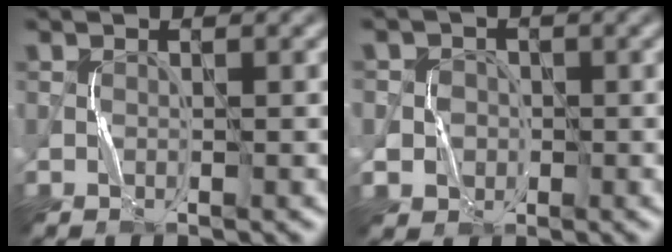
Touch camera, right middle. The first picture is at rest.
{"total": 3.8, "force": [0.0, 3.7, 0.6], "torque": [-0.005, 0.021, -0.009]}